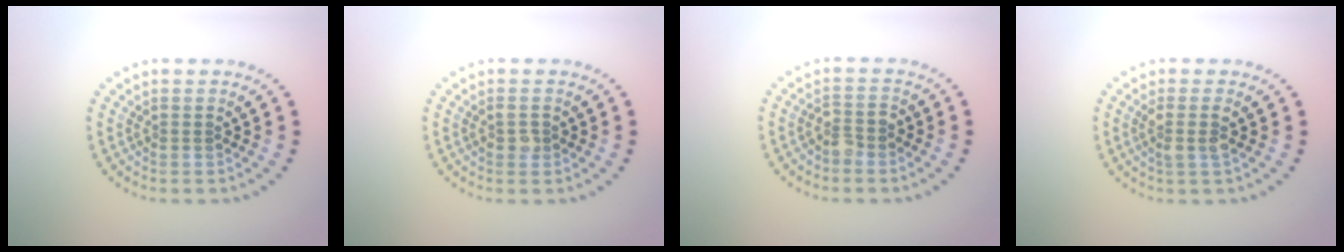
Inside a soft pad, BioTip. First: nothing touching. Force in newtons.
{"total": 1.2, "press": 1.2, "slide": 0.1}
{"total": 1.7, "press": 1.4, "slide": 0.9}
{"total": 1.8, "press": 1.5, "slide": 1.0}